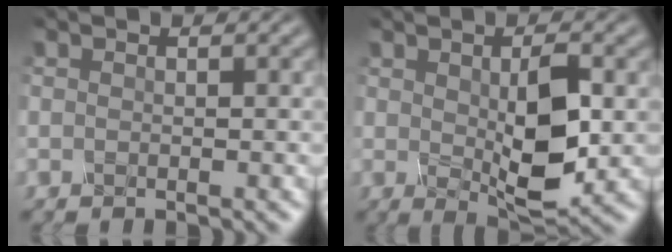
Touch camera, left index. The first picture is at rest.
{"total": 5.3, "force": [0.0, 1.9, 5.0], "torque": [-0.095, -0.007, 0.010]}